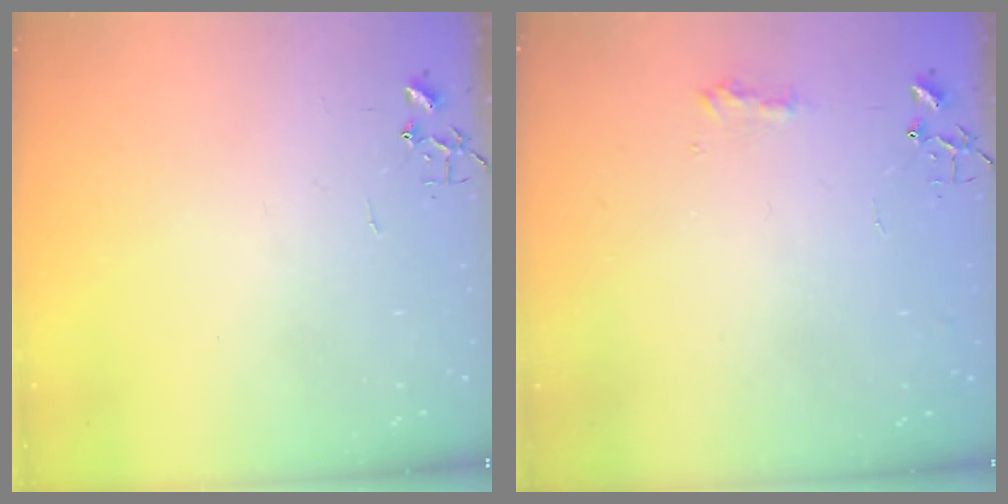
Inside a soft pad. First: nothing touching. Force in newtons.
{"total": 7.8, "press": 7.8, "slide": 0.3}